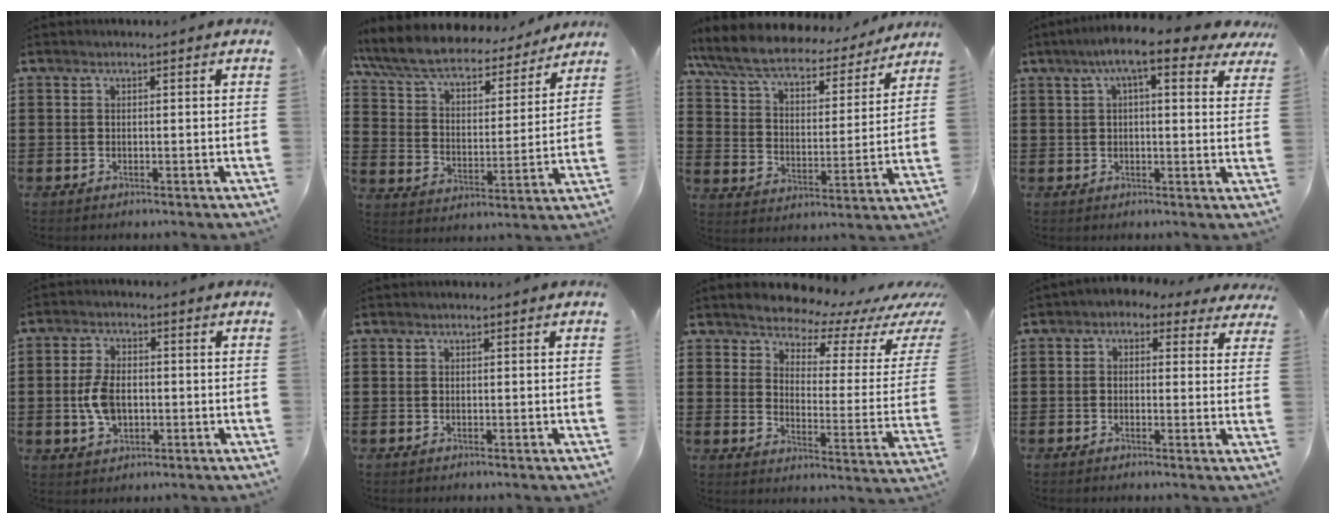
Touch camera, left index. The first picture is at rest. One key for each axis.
{"total": 8.4, "fx": 7.6, "fy": 1.5, "fz": 3.3, "tx": -0.096, "ty": -0.045, "tz": 0.131}
{"total": 8.6, "fx": 7.6, "fy": 1.5, "fz": 3.7, "tx": -0.101, "ty": -0.044, "tz": 0.132}
{"total": 8.5, "fx": 5.3, "fy": 1.4, "fz": 6.6, "tx": -0.123, "ty": -0.003, "tz": 0.088}
{"total": 5.9, "fx": -0.6, "fy": 3.6, "fz": 4.6, "tx": -0.113, "ty": -0.002, "tz": -0.017}
{"total": 0.0}
{"total": 5.2, "fx": 5.0, "fy": 1.1, "fz": 0.8, "tx": -0.041, "ty": -0.044, "tz": 0.082}
{"total": 1.6, "fx": 0.1, "fy": 1.4, "fz": 0.8, "tx": -0.024, "ty": 0.006, "tz": -0.002}